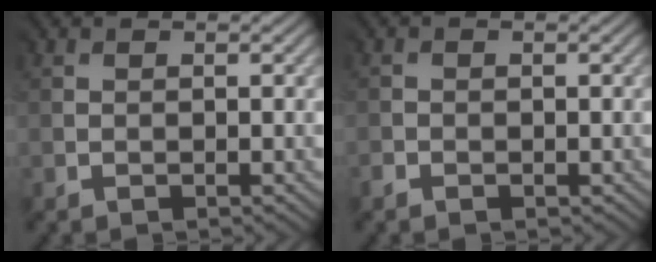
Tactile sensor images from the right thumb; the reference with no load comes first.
{"total": 1.3, "force": [-0.7, 0.0, -1.1], "torque": [0.012, -0.004, -0.013]}